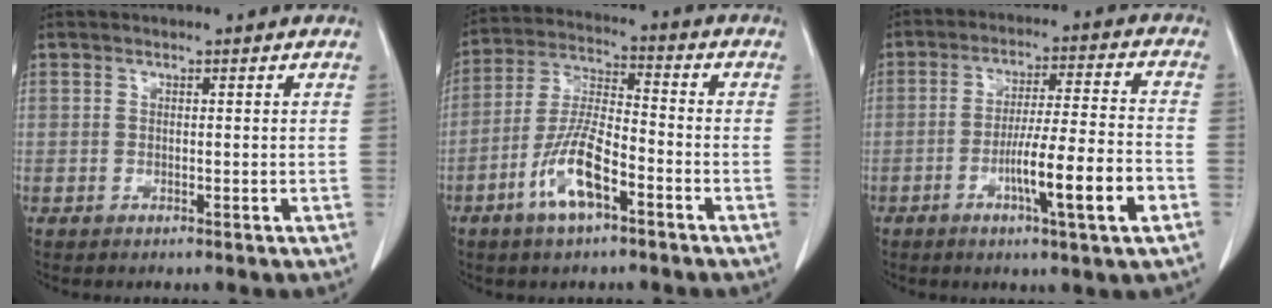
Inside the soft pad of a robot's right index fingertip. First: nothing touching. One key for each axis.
{"total": 9.9, "fx": -4.8, "fy": 2.5, "fz": 8.3, "tx": -0.180, "ty": -0.002, "tz": -0.092}
{"total": 11.6, "fx": -4.4, "fy": -0.1, "fz": 10.7, "tx": -0.178, "ty": -0.003, "tz": -0.071}